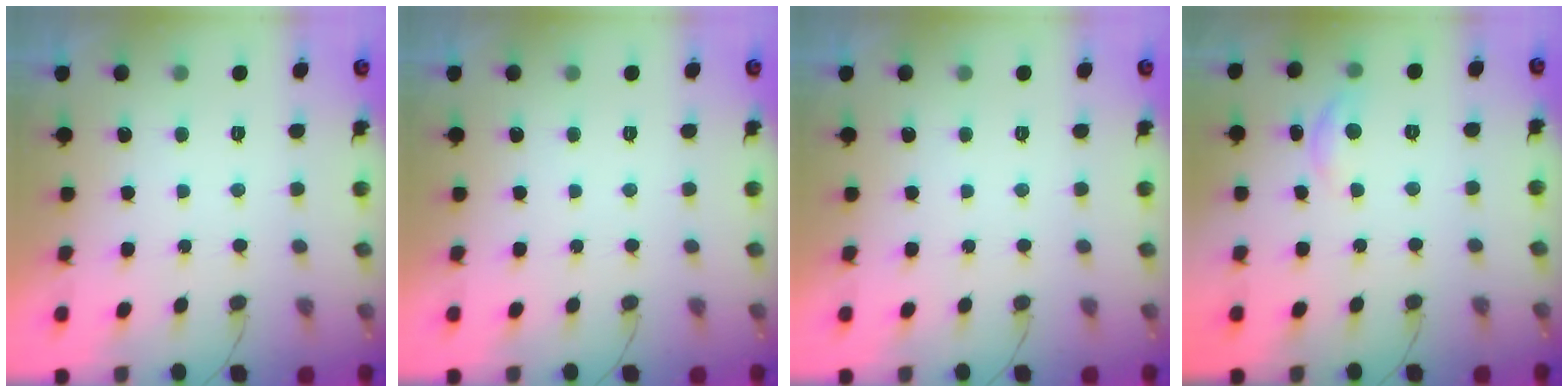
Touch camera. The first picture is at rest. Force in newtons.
{"total": 0.0}
{"total": 0.0}
{"total": 5.4, "press": 5.4, "slide": 0.5}